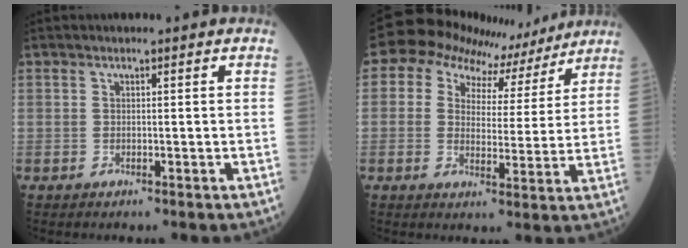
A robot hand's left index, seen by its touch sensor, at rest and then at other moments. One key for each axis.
{"total": 11.5, "fx": 8.5, "fy": 7.0, "fz": 3.2, "tx": -0.048, "ty": 0.031, "tz": 0.102}